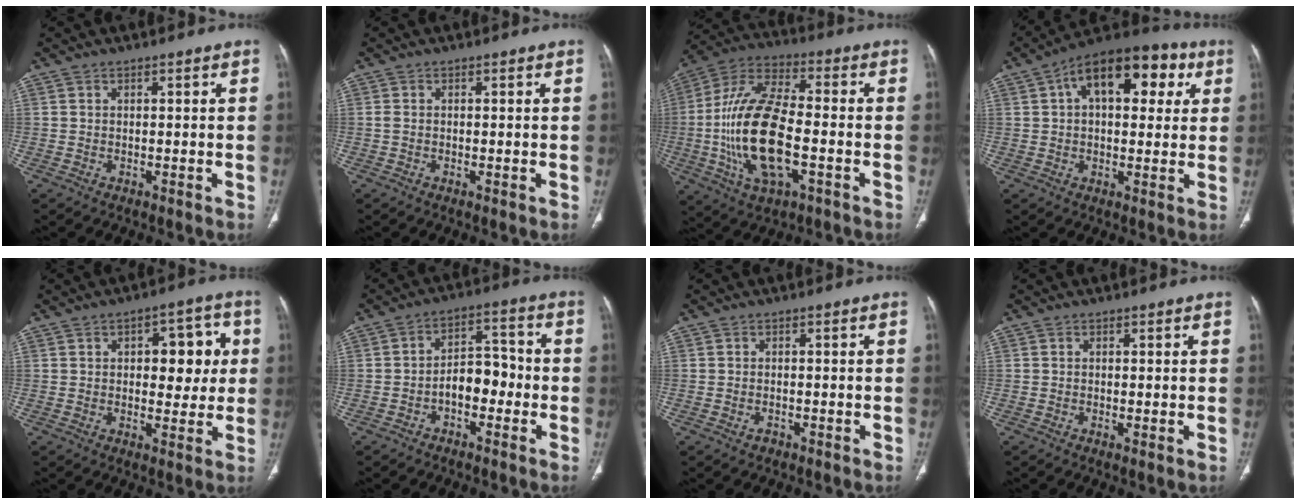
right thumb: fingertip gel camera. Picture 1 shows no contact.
{"total": 0.7, "force": [-0.1, 0.2, 0.6], "torque": [-0.022, -0.005, -0.004]}
{"total": 20.0, "force": [-3.8, 8.6, 17.6], "torque": [-0.357, 0.021, -0.067]}
{"total": 18.1, "force": [5.9, 9.8, 14.0], "torque": [-0.167, 0.024, 0.080]}
{"total": 10.4, "force": [2.0, 5.7, 8.5], "torque": [-0.068, 0.006, 0.025]}
{"total": 7.3, "force": [-2.3, 4.6, 5.3], "torque": [-0.059, 0.039, -0.047]}
{"total": 0.9, "force": [-0.6, 0.6, 0.4], "torque": [-0.006, 0.004, -0.008]}
{"total": 0.8, "force": [-0.1, 0.2, 0.7], "torque": [-0.020, -0.006, -0.002]}